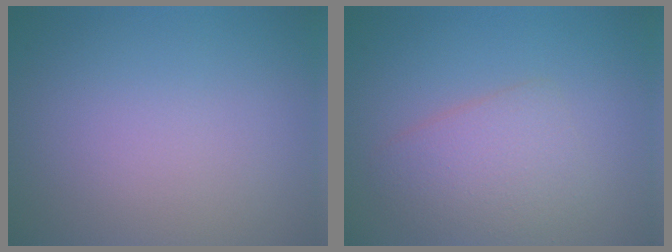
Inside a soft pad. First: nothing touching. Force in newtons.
{"total": 3.2, "press": 3.2, "slide": 0.1}